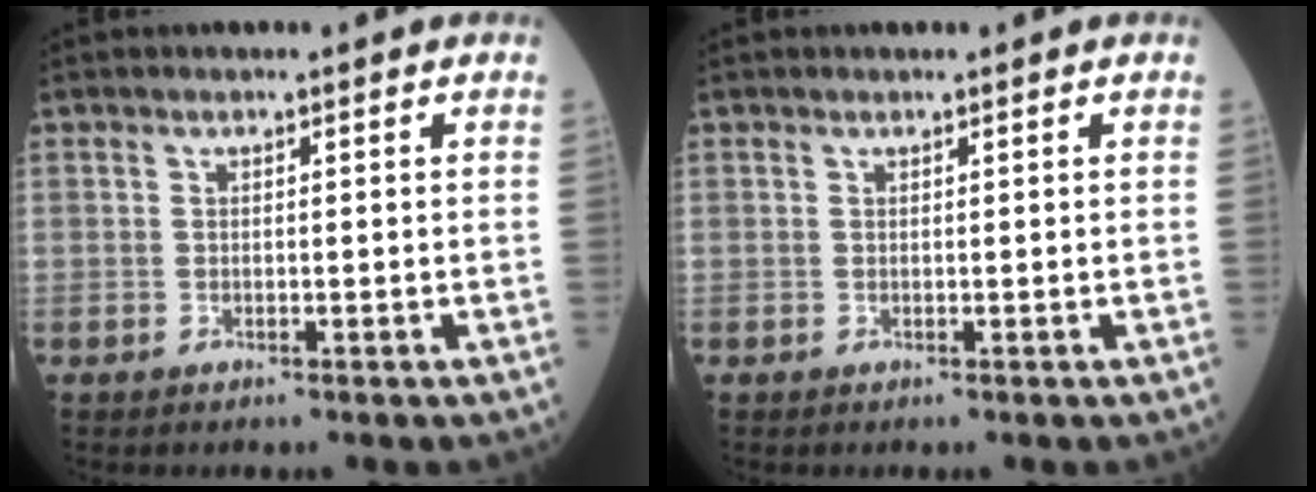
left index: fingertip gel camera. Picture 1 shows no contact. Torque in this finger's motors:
{"motor_torque": [0.22, -0.02, -0.02, -0.01]}